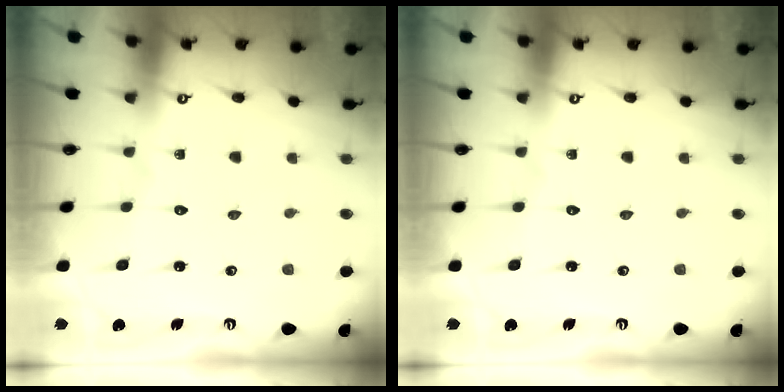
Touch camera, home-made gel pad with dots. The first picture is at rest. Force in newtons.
{"total": 0.0}